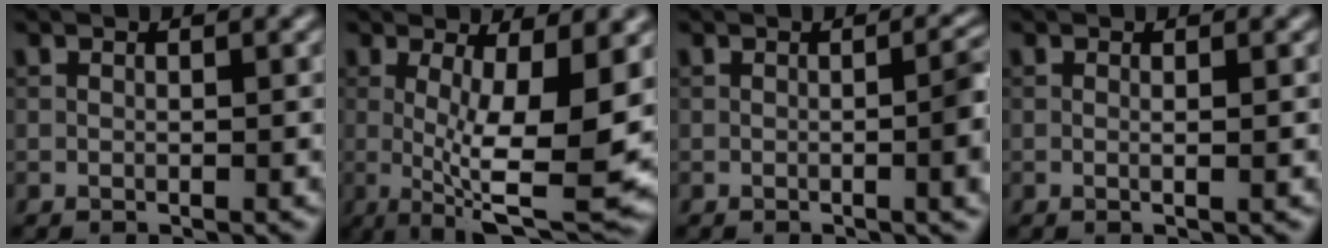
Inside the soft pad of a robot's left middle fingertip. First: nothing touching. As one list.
[{"total": 10.1, "force": [-0.4, 2.6, 9.8], "torque": [-0.158, -0.019, 0.000]}, {"total": 3.7, "force": [-0.5, 0.9, 3.5], "torque": [-0.042, 0.004, -0.009]}, {"total": 0.9, "force": [0.1, 0.3, 0.8], "torque": [-0.011, 0.000, -0.003]}]